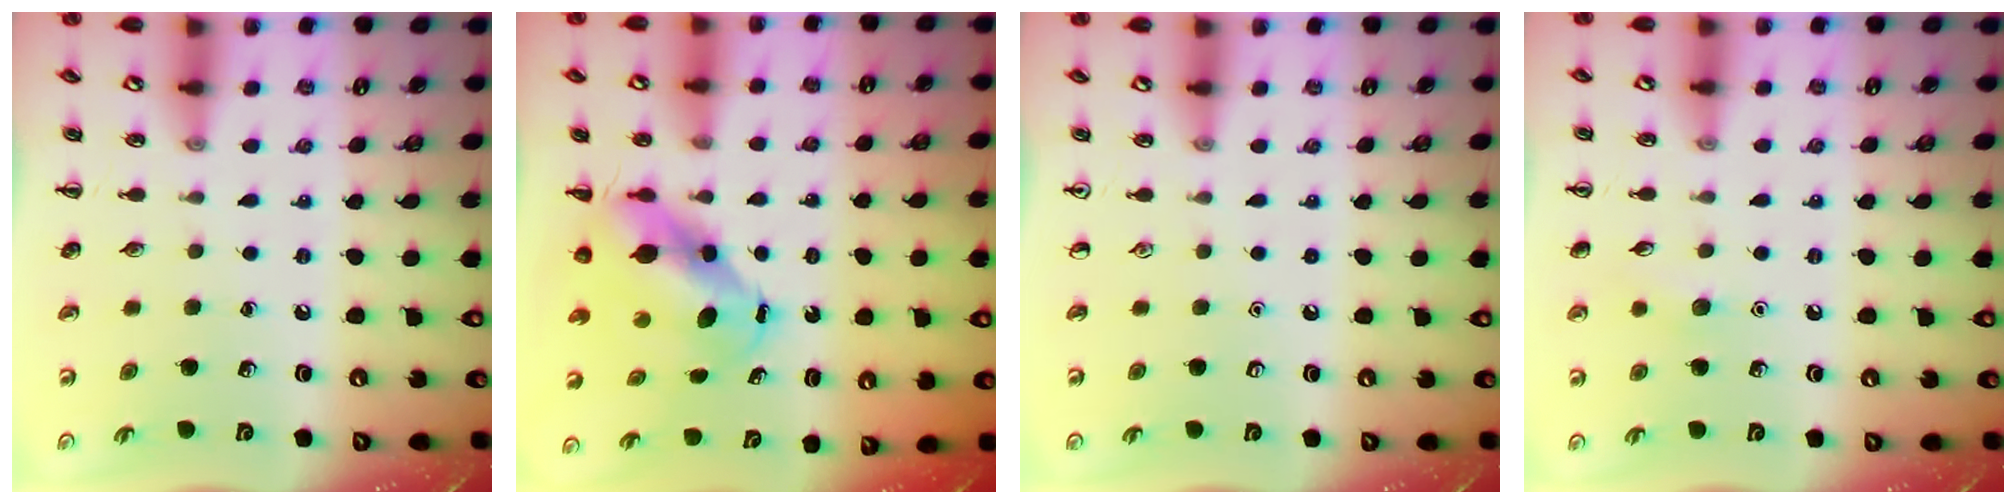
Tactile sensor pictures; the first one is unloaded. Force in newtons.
{"total": 6.3, "press": 6.1, "slide": 1.6}
{"total": 0.0}
{"total": 4.5, "press": 4.4, "slide": 1.1}